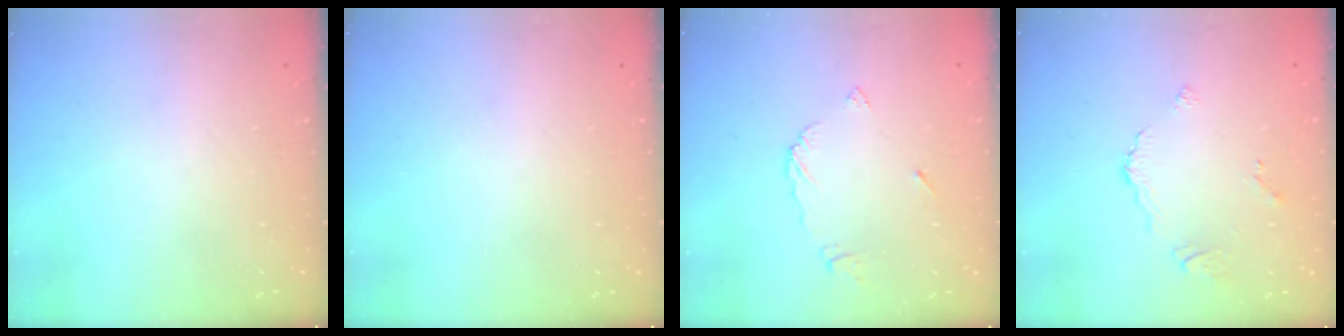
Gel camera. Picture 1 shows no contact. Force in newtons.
{"total": 0.0}
{"total": 5.8, "press": 5.8, "slide": 0.3}
{"total": 3.9, "press": 3.9, "slide": 0.3}